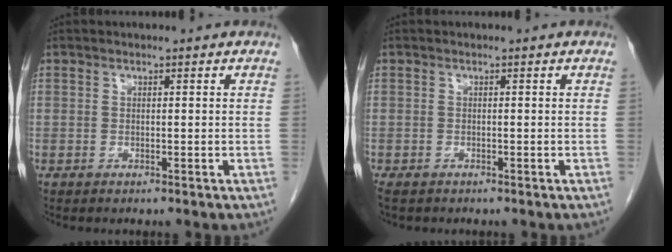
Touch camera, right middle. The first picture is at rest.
{"total": 1.8, "force": [-1.4, 0.8, 0.7], "torque": [-0.017, -0.004, -0.020]}